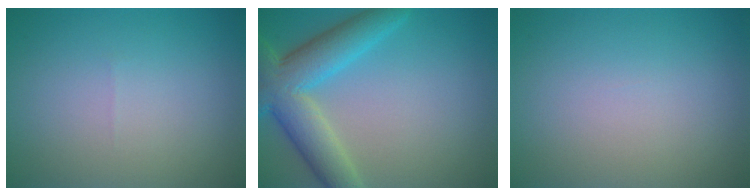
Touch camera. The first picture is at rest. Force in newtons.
{"total": 7.5, "press": 7.5, "slide": 0.5}
{"total": 0.0}